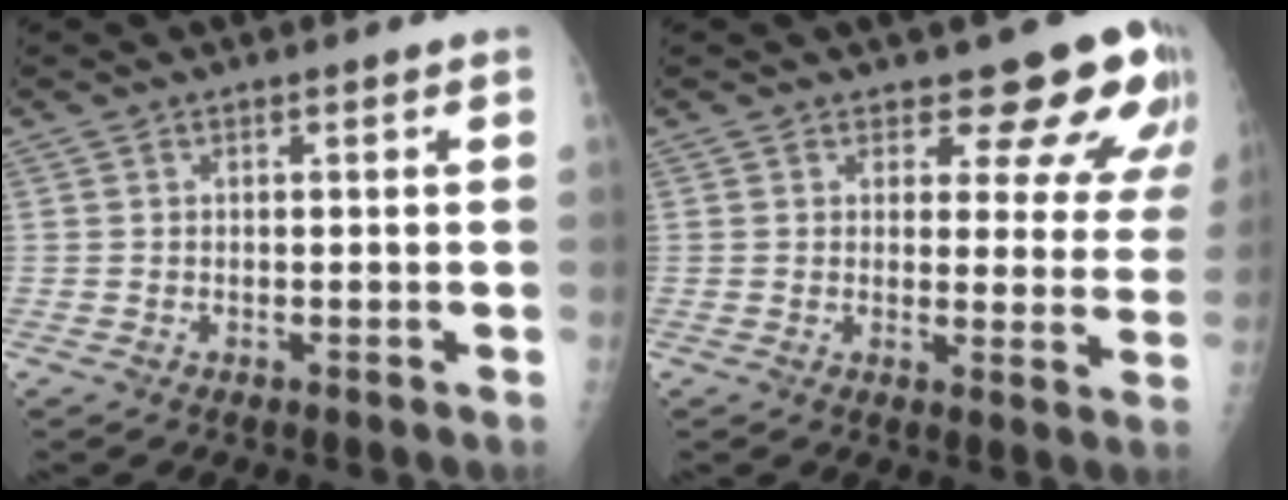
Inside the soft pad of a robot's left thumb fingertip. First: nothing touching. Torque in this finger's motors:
{"motor_torque": [0.22, 0.34, -0.03, -0.12, 0.04]}